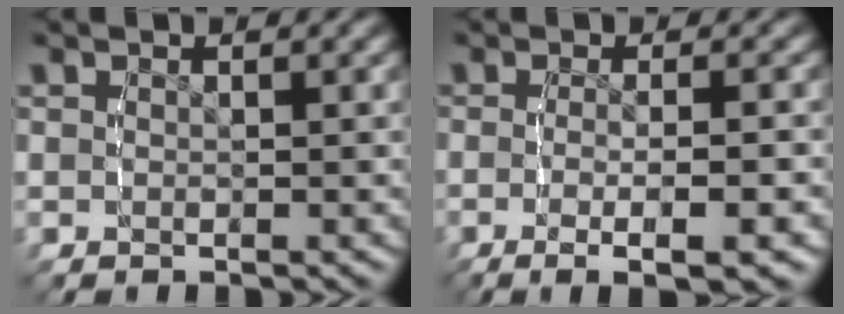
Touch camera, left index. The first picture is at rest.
{"total": 4.9, "force": [-2.9, 0.8, 3.9], "torque": [-0.072, -0.015, -0.036]}